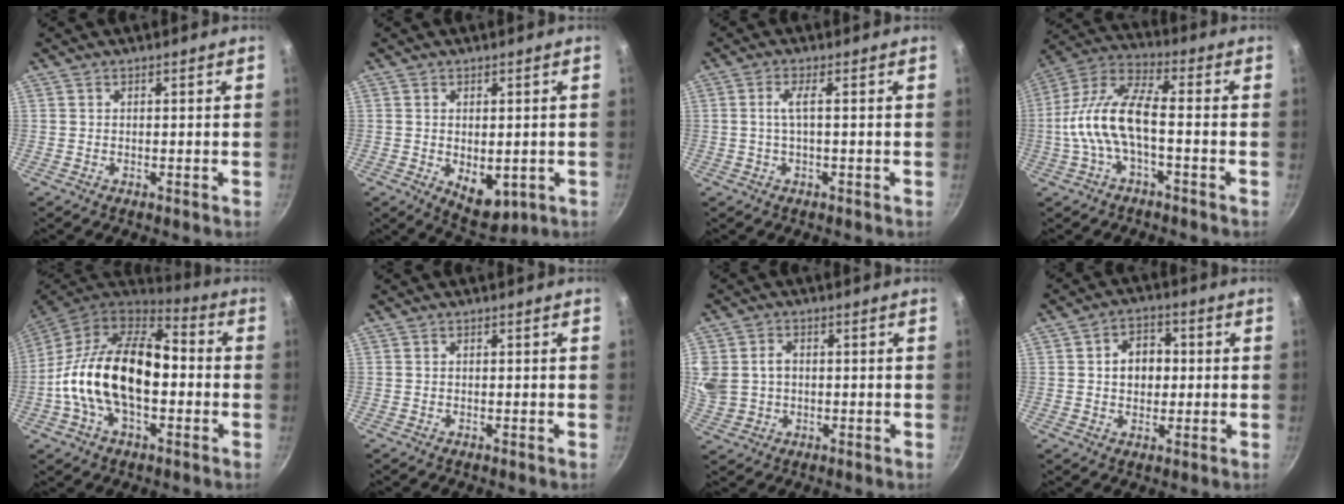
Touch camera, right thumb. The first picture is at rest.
{"total": 7.4, "force": [-1.2, 4.4, 5.8], "torque": [-0.068, -0.013, -0.002]}
{"total": 2.8, "force": [-0.1, 0.4, 2.8], "torque": [-0.064, 0.007, 0.000]}
{"total": 12.8, "force": [-2.7, 5.0, 11.5], "torque": [-0.236, 0.038, -0.068]}
{"total": 22.5, "force": [-1.8, 13.1, 18.2], "torque": [-0.302, 0.040, -0.046]}
{"total": 0.0}
{"total": 10.7, "force": [1.2, 9.0, 5.7], "torque": [-0.134, 0.013, 0.028]}
{"total": 7.4, "force": [0.7, 5.7, 4.7], "torque": [-0.039, 0.010, 0.004]}